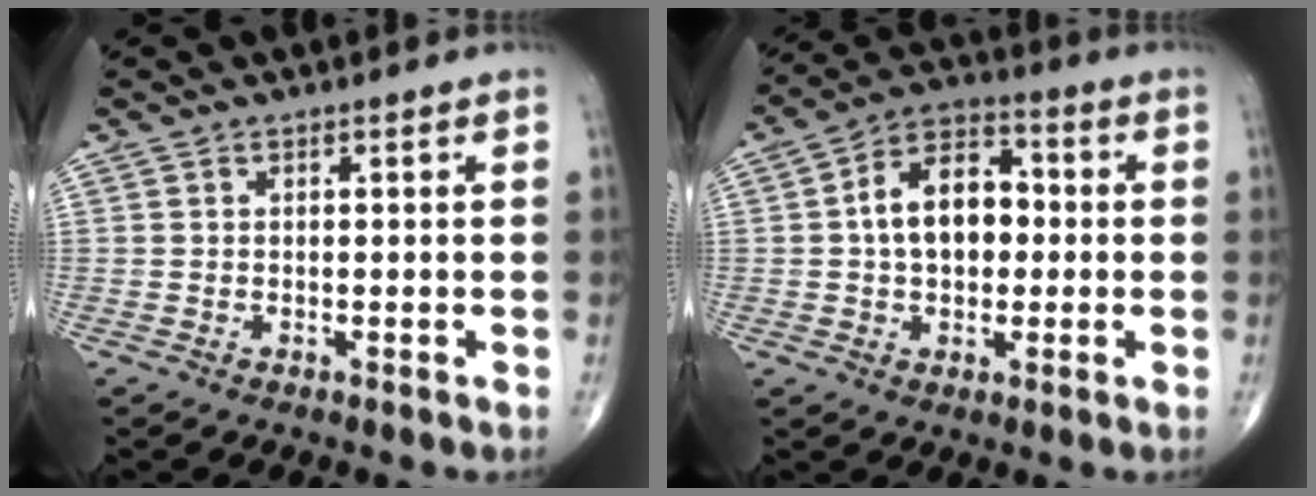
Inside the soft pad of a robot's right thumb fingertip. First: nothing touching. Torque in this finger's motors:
{"motor_torque": [-0.36, 0.83, 0.53, 0.33, 0.12]}